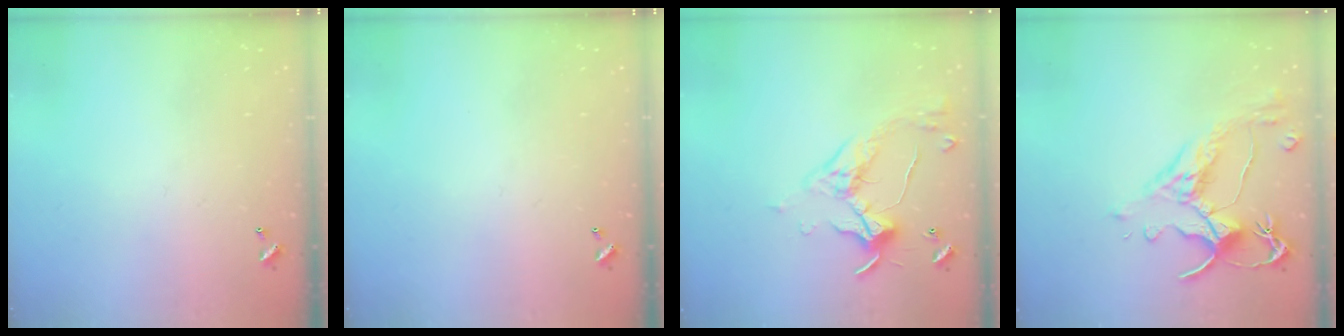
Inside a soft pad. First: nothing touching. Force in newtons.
{"total": 0.0}
{"total": 5.7, "press": 5.7, "slide": 1.0}
{"total": 3.3, "press": 3.0, "slide": 1.4}